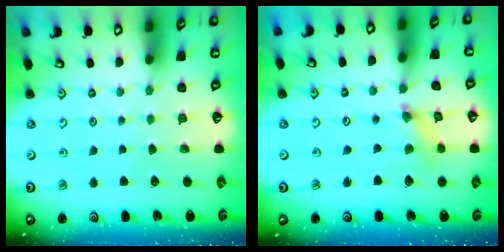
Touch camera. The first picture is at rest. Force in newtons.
{"total": 2.5, "press": 2.5, "slide": 0.4}